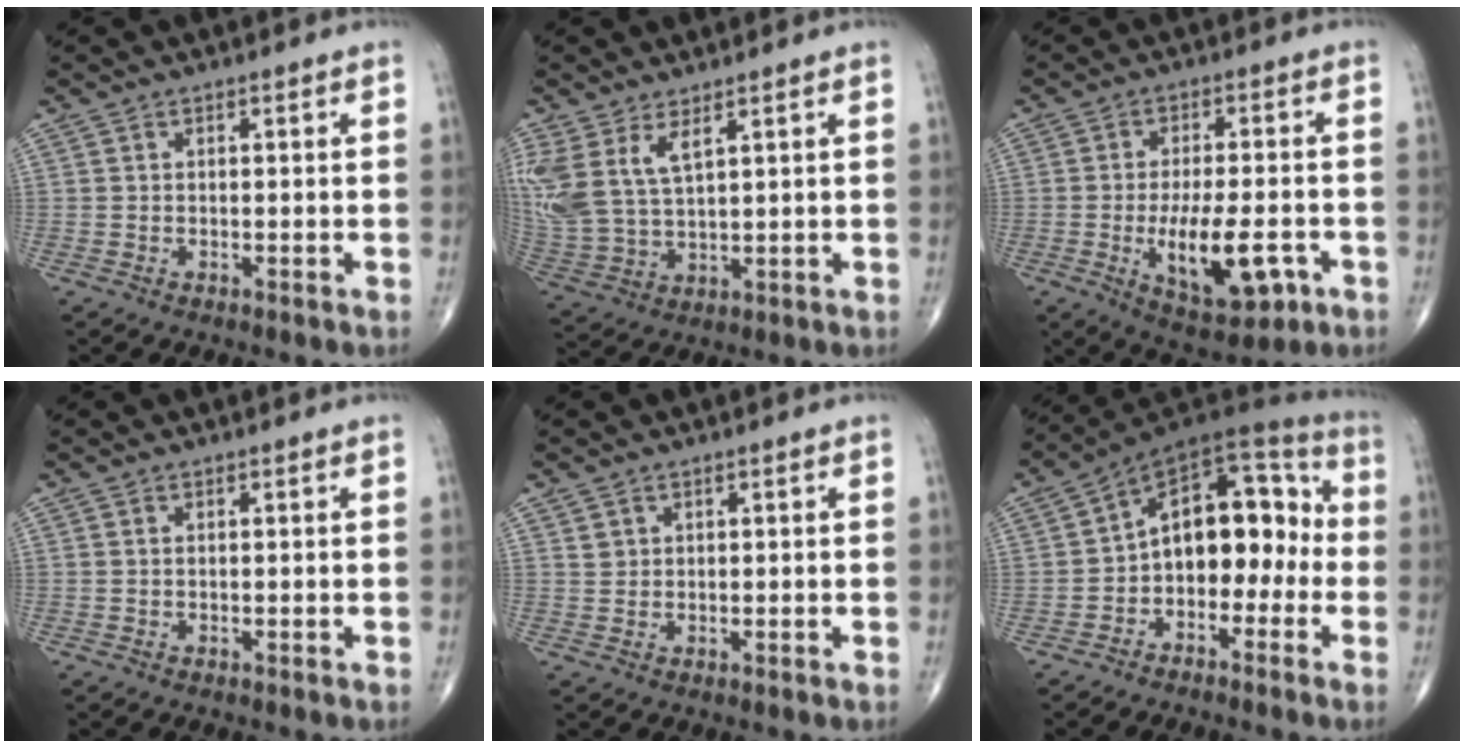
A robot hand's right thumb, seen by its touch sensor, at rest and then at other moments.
{"total": 11.8, "force": [5.4, 5.7, 8.8], "torque": [-0.210, -0.019, 0.122]}
{"total": 13.1, "force": [-3.9, 5.4, 11.3], "torque": [-0.168, 0.007, -0.049]}
{"total": 0.0}
{"total": 1.4, "force": [0.8, 1.1, 0.3], "torque": [0.008, -0.004, 0.012]}
{"total": 14.8, "force": [-2.0, 9.4, 11.2], "torque": [-0.119, 0.056, -0.045]}